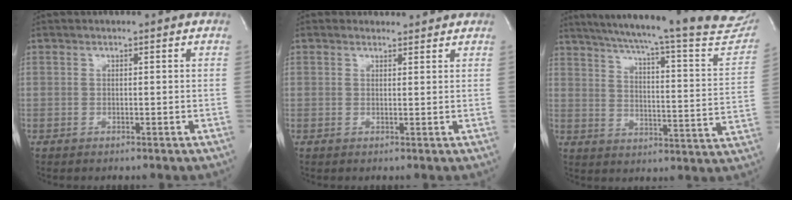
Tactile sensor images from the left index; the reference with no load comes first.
{"total": 1.7, "force": [1.5, 0.7, -0.2], "torque": [-0.007, 0.003, 0.014]}
{"total": 29.9, "force": [26.5, 2.3, 13.8], "torque": [-0.209, -0.086, 0.318]}